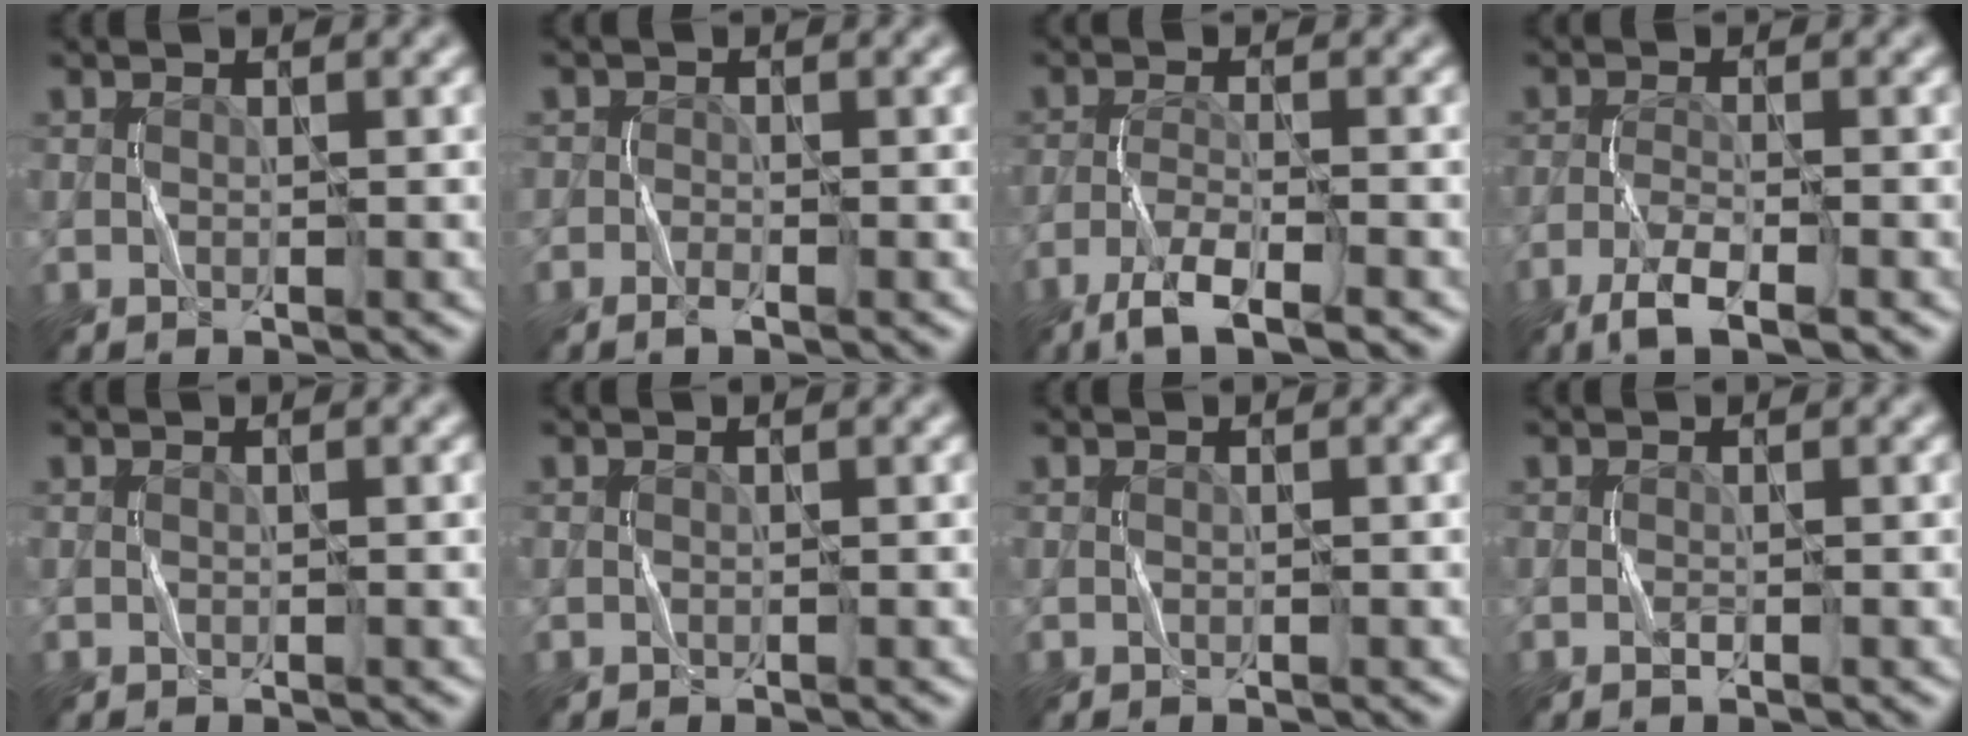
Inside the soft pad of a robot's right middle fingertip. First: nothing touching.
{"total": 1.0, "force": [-0.6, 0.5, 0.7], "torque": [-0.012, 0.000, -0.014]}
{"total": 4.7, "force": [-3.2, 0.8, 3.3], "torque": [-0.064, -0.004, -0.065]}
{"total": 3.9, "force": [-2.6, 0.7, 2.9], "torque": [-0.058, -0.003, -0.054]}
{"total": 0.0}
{"total": 0.0}
{"total": 0.0}
{"total": 0.6, "force": [-0.3, 0.1, 0.5], "torque": [-0.011, 0.000, -0.005]}